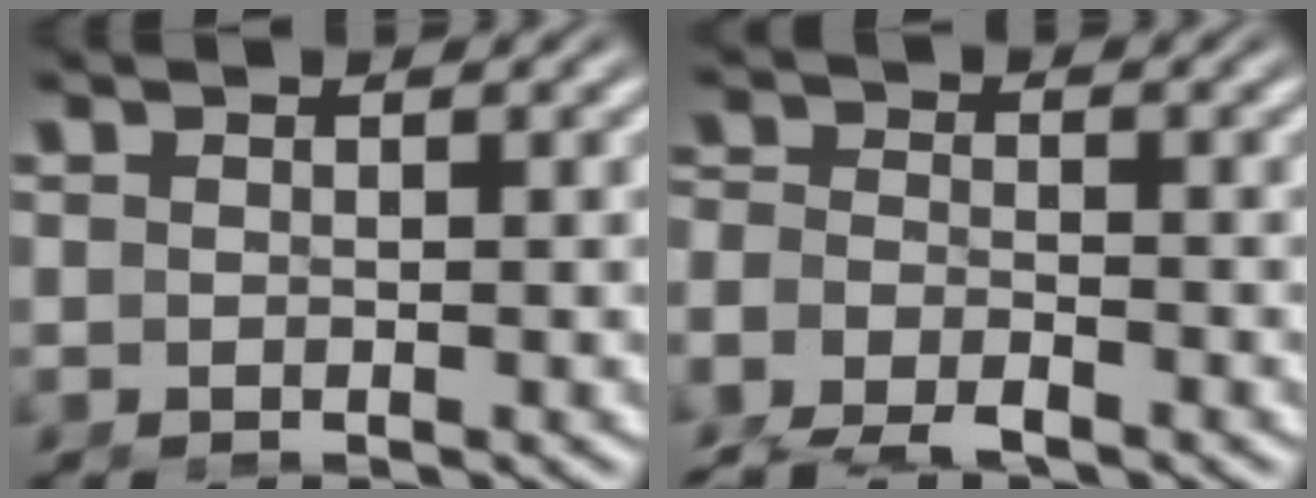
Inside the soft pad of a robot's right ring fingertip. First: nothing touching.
{"total": 4.8, "force": [-3.0, 3.3, 1.8], "torque": [-0.051, -0.028, -0.048]}